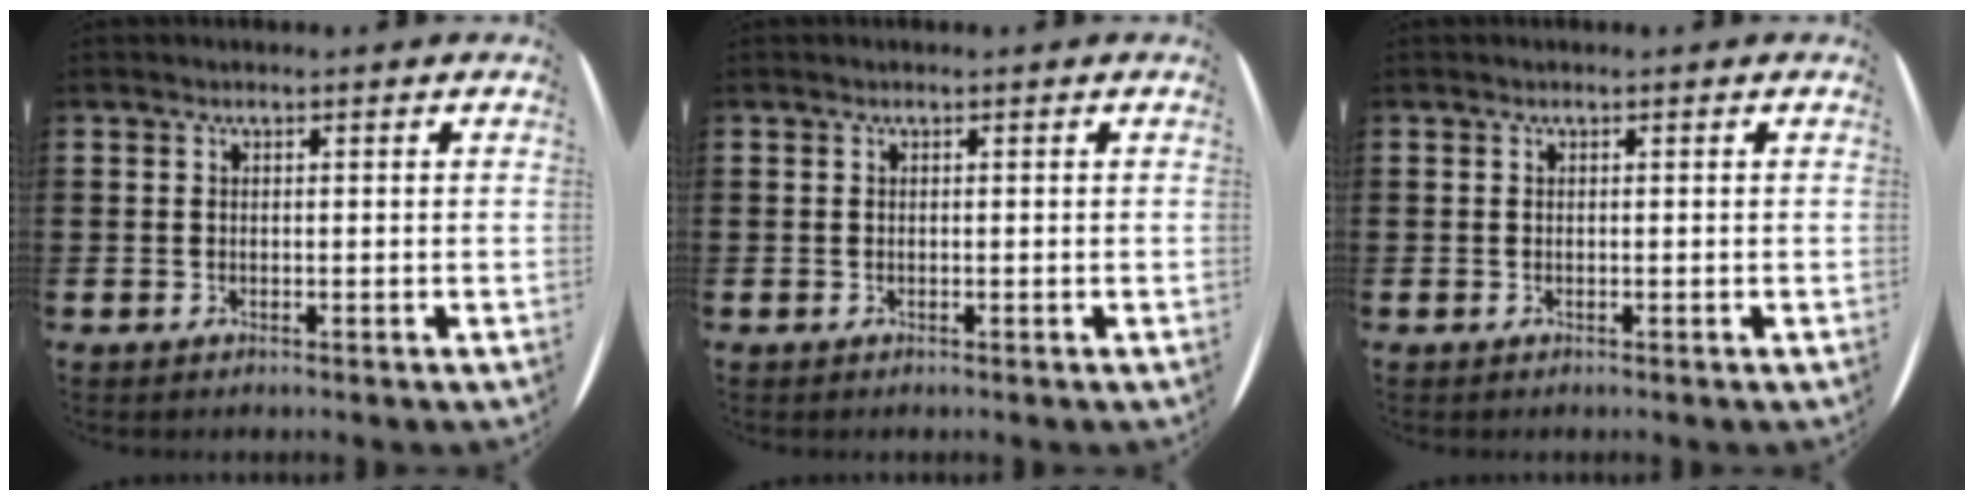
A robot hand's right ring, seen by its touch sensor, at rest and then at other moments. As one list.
[{"total": 0.0}, {"total": 0.0}]